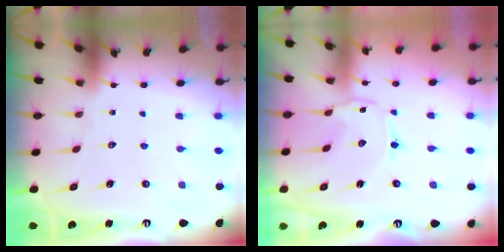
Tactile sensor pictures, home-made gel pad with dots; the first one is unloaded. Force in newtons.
{"total": 1.5, "press": 1.5, "slide": 0.1}